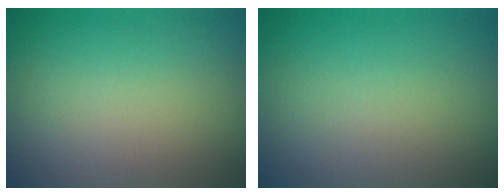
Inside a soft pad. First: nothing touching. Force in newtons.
{"total": 0.0}